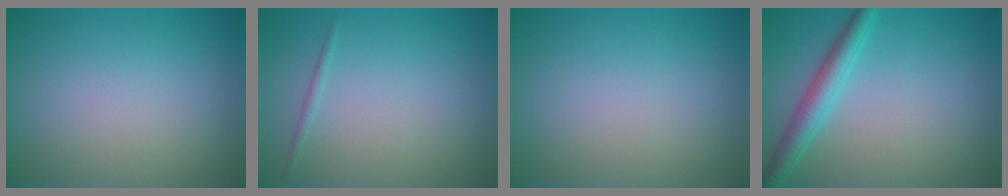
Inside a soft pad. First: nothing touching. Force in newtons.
{"total": 0.6, "press": 0.6, "slide": 0.1}
{"total": 0.0}
{"total": 3.3, "press": 3.3, "slide": 0.1}